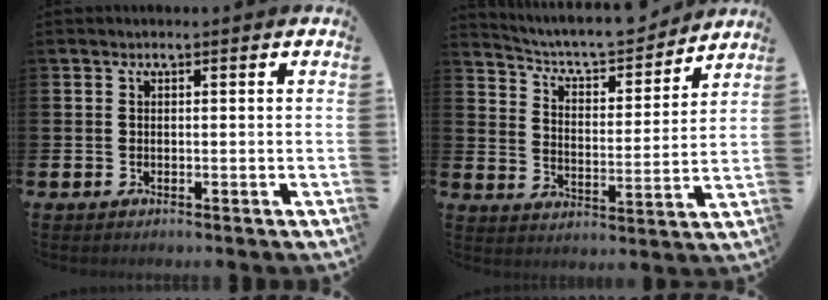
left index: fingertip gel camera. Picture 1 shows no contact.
{"total": 7.3, "force": [6.8, 1.5, 2.0], "torque": [-0.066, -0.051, 0.115]}